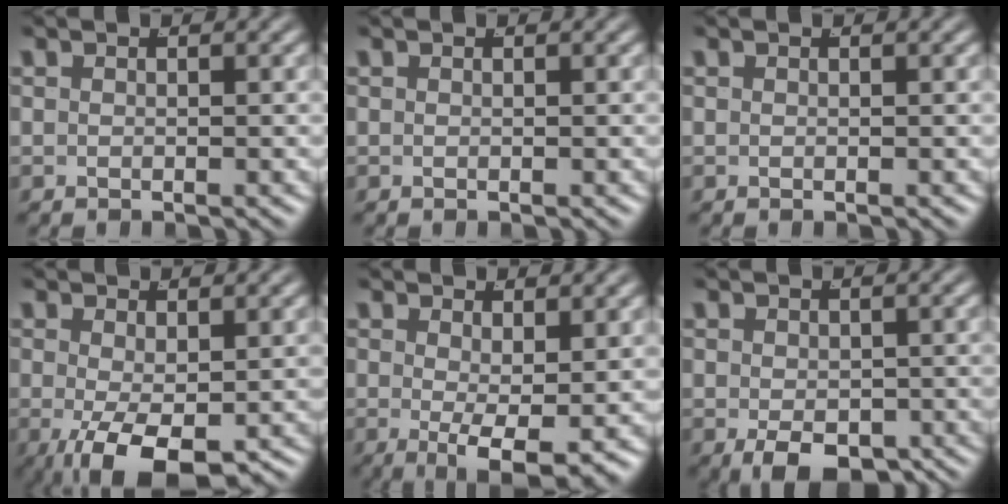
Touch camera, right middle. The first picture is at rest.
{"total": 0.0}
{"total": 0.0}
{"total": 6.6, "force": [-3.0, 2.4, 5.4], "torque": [-0.097, -0.046, -0.020]}
{"total": 5.4, "force": [-1.8, 1.4, 4.9], "torque": [-0.071, -0.034, -0.009]}
{"total": 4.3, "force": [-2.5, 1.8, 3.0], "torque": [-0.042, -0.031, -0.019]}